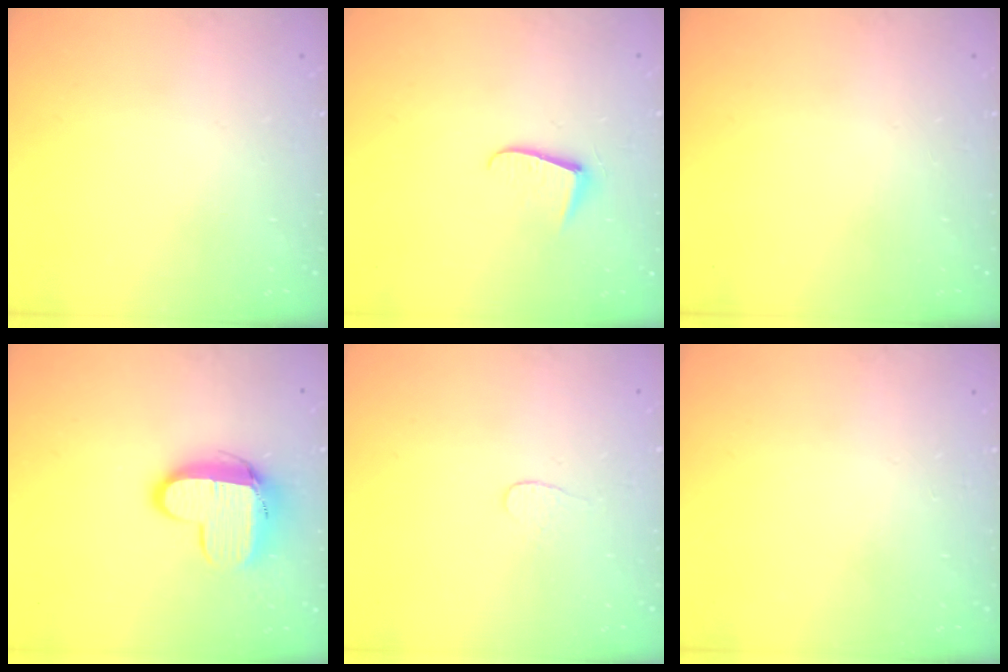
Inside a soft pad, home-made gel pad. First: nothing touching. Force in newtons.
{"total": 5.9, "press": 5.9, "slide": 0.6}
{"total": 0.0}
{"total": 11.2, "press": 11.2, "slide": 1.1}
{"total": 2.7, "press": 2.7, "slide": 0.3}
{"total": 0.0}